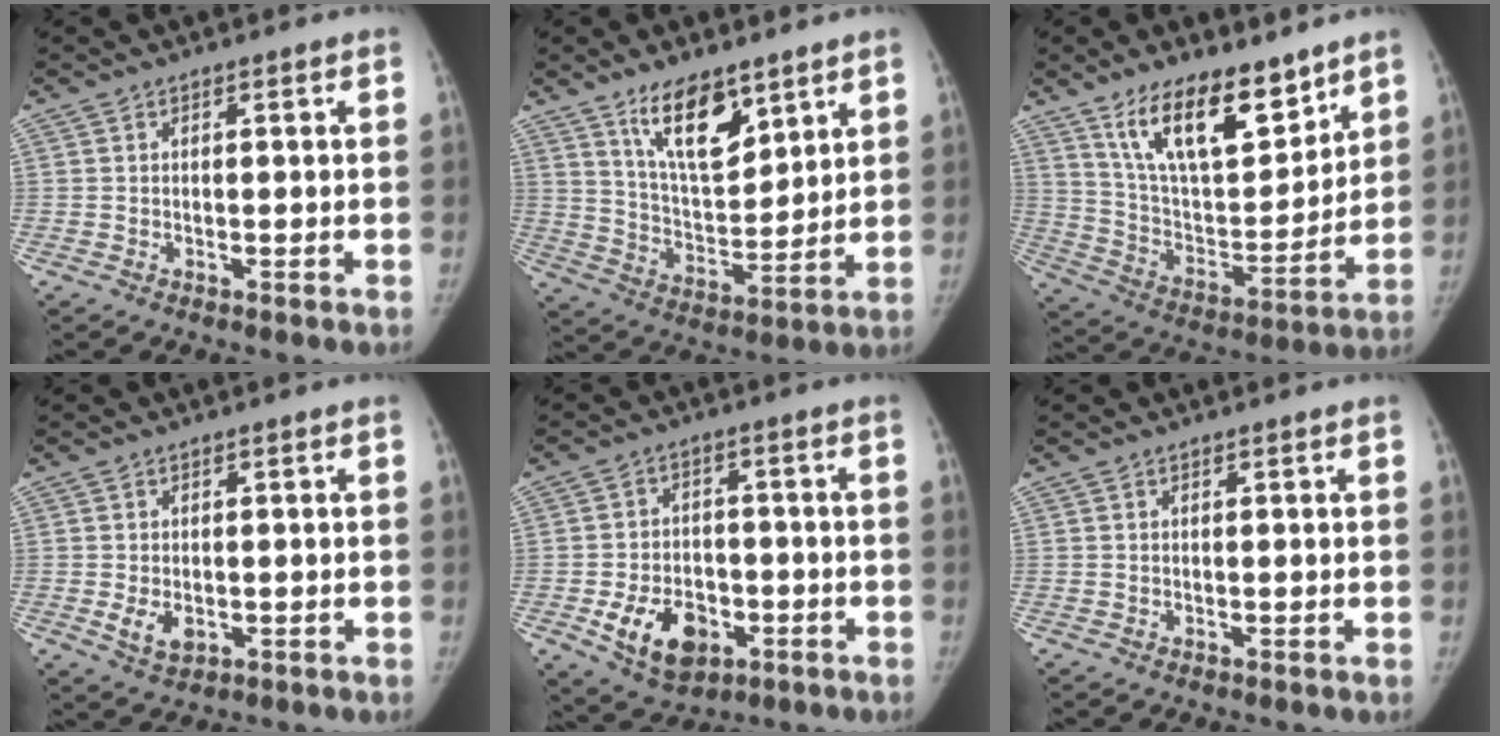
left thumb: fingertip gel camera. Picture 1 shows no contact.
{"total": 12.8, "force": [8.2, 5.4, 8.2], "torque": [-0.110, -0.059, 0.155]}
{"total": 18.2, "force": [12.3, 7.4, 11.2], "torque": [-0.142, -0.078, 0.225]}
{"total": 3.8, "force": [-0.7, 2.6, 2.7], "torque": [-0.045, -0.007, -0.003]}
{"total": 11.4, "force": [-4.2, 7.8, 7.1], "torque": [-0.093, 0.016, -0.056]}
{"total": 0.0}